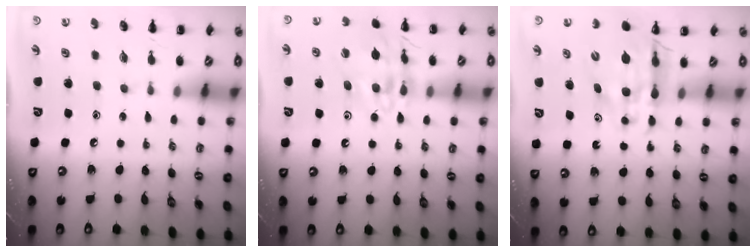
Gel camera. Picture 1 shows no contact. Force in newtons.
{"total": 14.5, "press": 14.4, "slide": 1.4}
{"total": 11.1, "press": 10.6, "slide": 3.1}